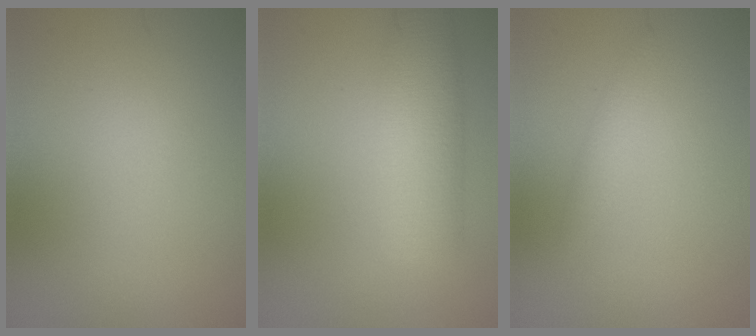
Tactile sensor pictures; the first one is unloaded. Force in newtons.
{"total": 6.0, "press": 6.0, "slide": 0.3}
{"total": 1.2, "press": 1.2, "slide": 0.0}